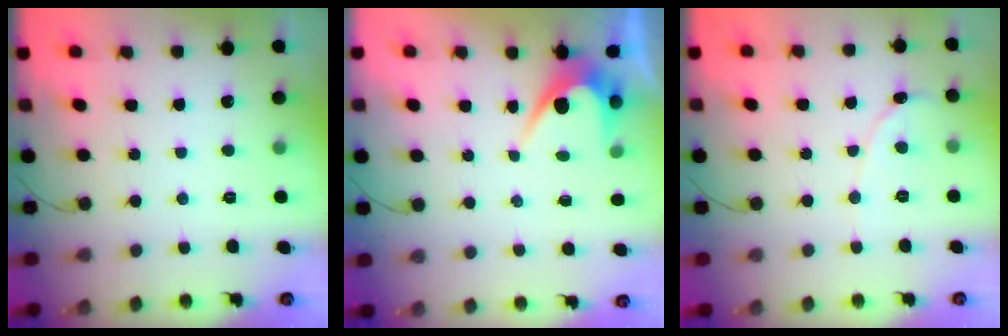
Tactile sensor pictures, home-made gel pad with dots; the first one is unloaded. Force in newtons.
{"total": 4.2, "press": 4.2, "slide": 0.3}
{"total": 2.1, "press": 2.1, "slide": 0.2}